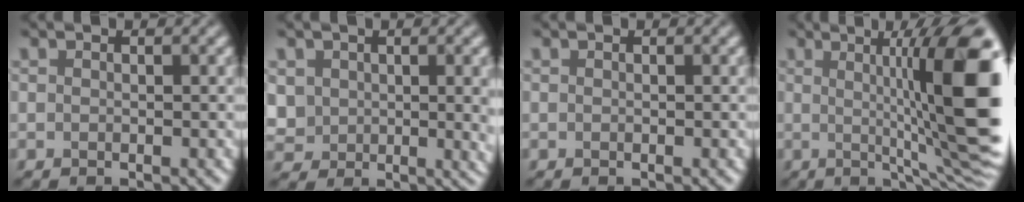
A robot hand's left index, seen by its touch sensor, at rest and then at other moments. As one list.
[{"total": 6.0, "force": [0.7, 4.5, 3.8], "torque": [-0.099, -0.025, 0.038]}, {"total": 0.0}, {"total": 14.3, "force": [0.8, 3.0, 14.0], "torque": [-0.161, 0.001, 0.021]}]